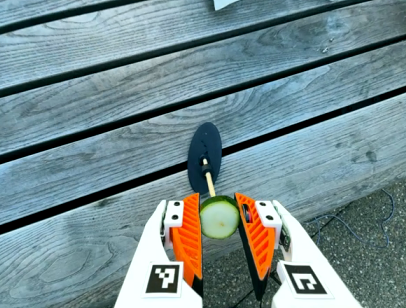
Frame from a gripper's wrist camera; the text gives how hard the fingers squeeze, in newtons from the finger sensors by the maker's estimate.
{"total": 10.3, "left": 10.5, "right": 10.0}